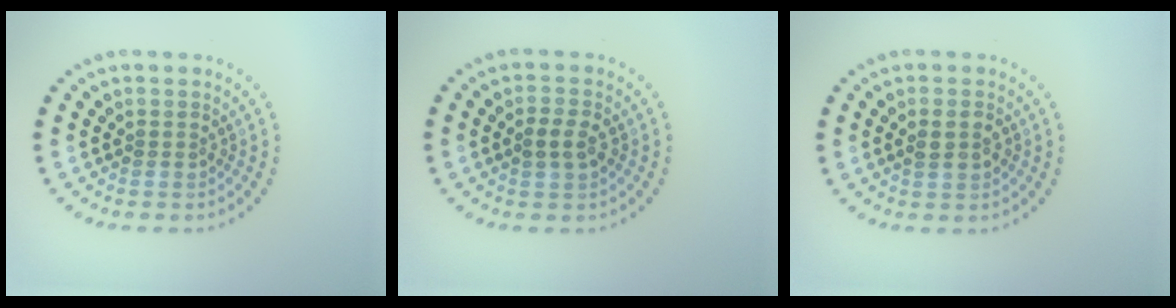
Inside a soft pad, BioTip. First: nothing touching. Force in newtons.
{"total": 2.2, "press": 2.2, "slide": 0.2}
{"total": 1.8, "press": 1.8, "slide": 0.1}